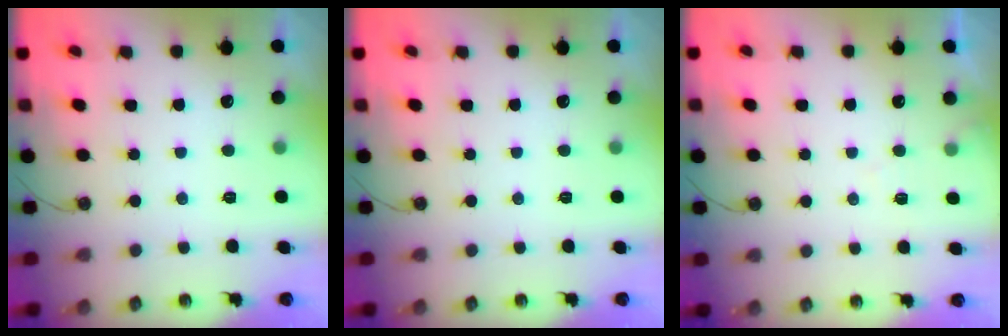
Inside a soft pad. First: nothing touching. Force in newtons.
{"total": 0.0}
{"total": 4.6, "press": 4.6, "slide": 0.7}